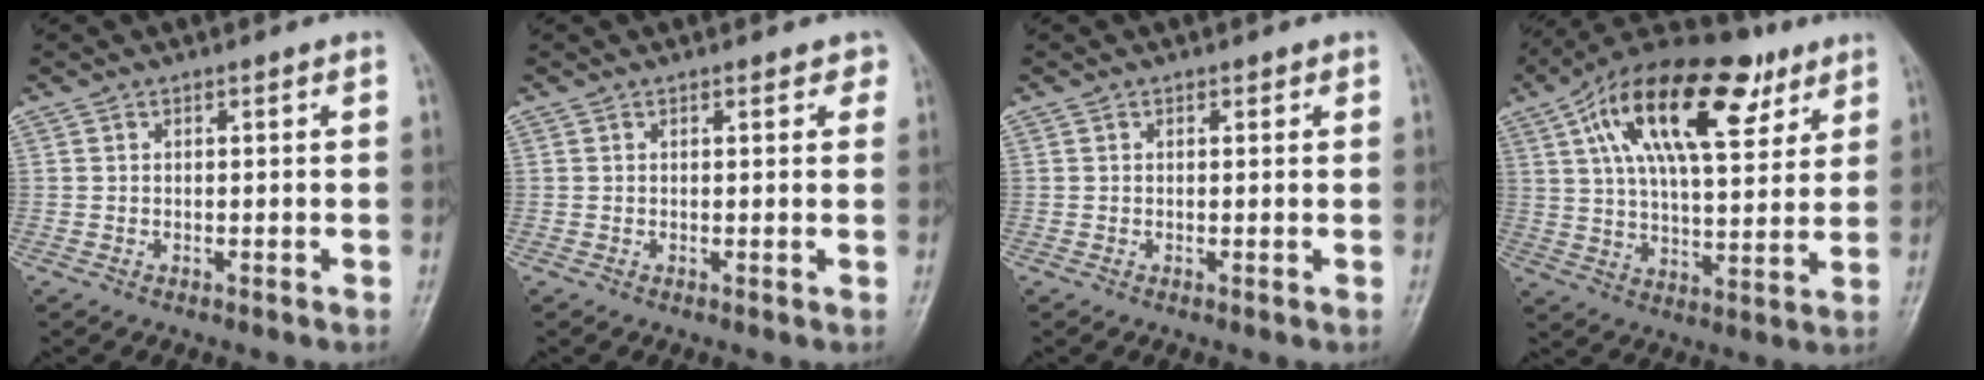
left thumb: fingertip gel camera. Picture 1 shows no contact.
{"total": 1.9, "force": [1.2, 1.1, 1.0], "torque": [0.007, -0.003, 0.008]}
{"total": 0.9, "force": [0.6, 0.7, 0.3], "torque": [0.006, -0.002, 0.004]}
{"total": 24.0, "force": [11.2, 10.7, 18.4], "torque": [-0.285, -0.002, 0.185]}